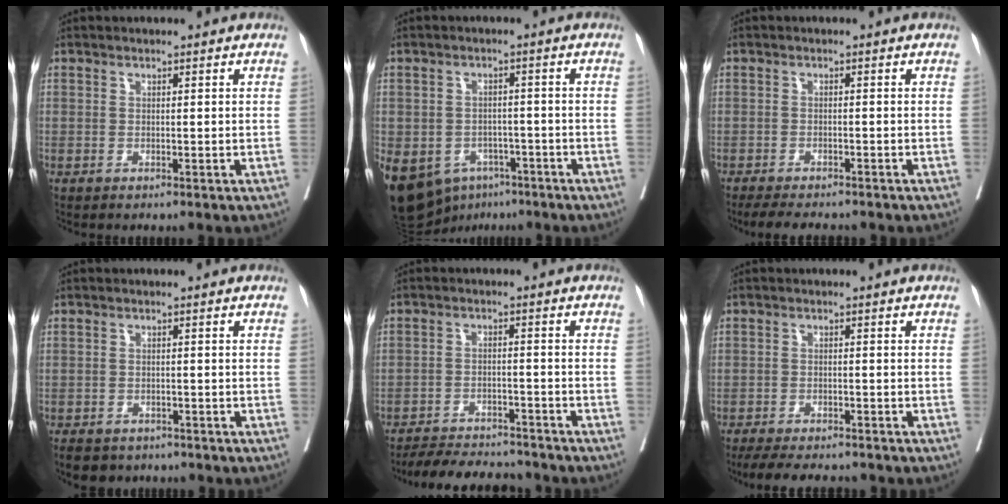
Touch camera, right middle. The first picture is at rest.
{"total": 19.9, "force": [-10.0, 14.6, 9.1], "torque": [-0.266, -0.008, -0.135]}
{"total": 6.5, "force": [-5.7, 1.7, 2.7], "torque": [-0.034, -0.008, -0.084]}
{"total": 6.3, "force": [-5.2, 3.2, 1.6], "torque": [-0.021, 0.001, -0.069]}
{"total": 11.0, "force": [-10.4, 2.3, 2.8], "torque": [-0.038, 0.004, -0.149]}
{"total": 8.8, "force": [-7.8, 2.1, 3.5], "torque": [-0.047, -0.011, -0.113]}